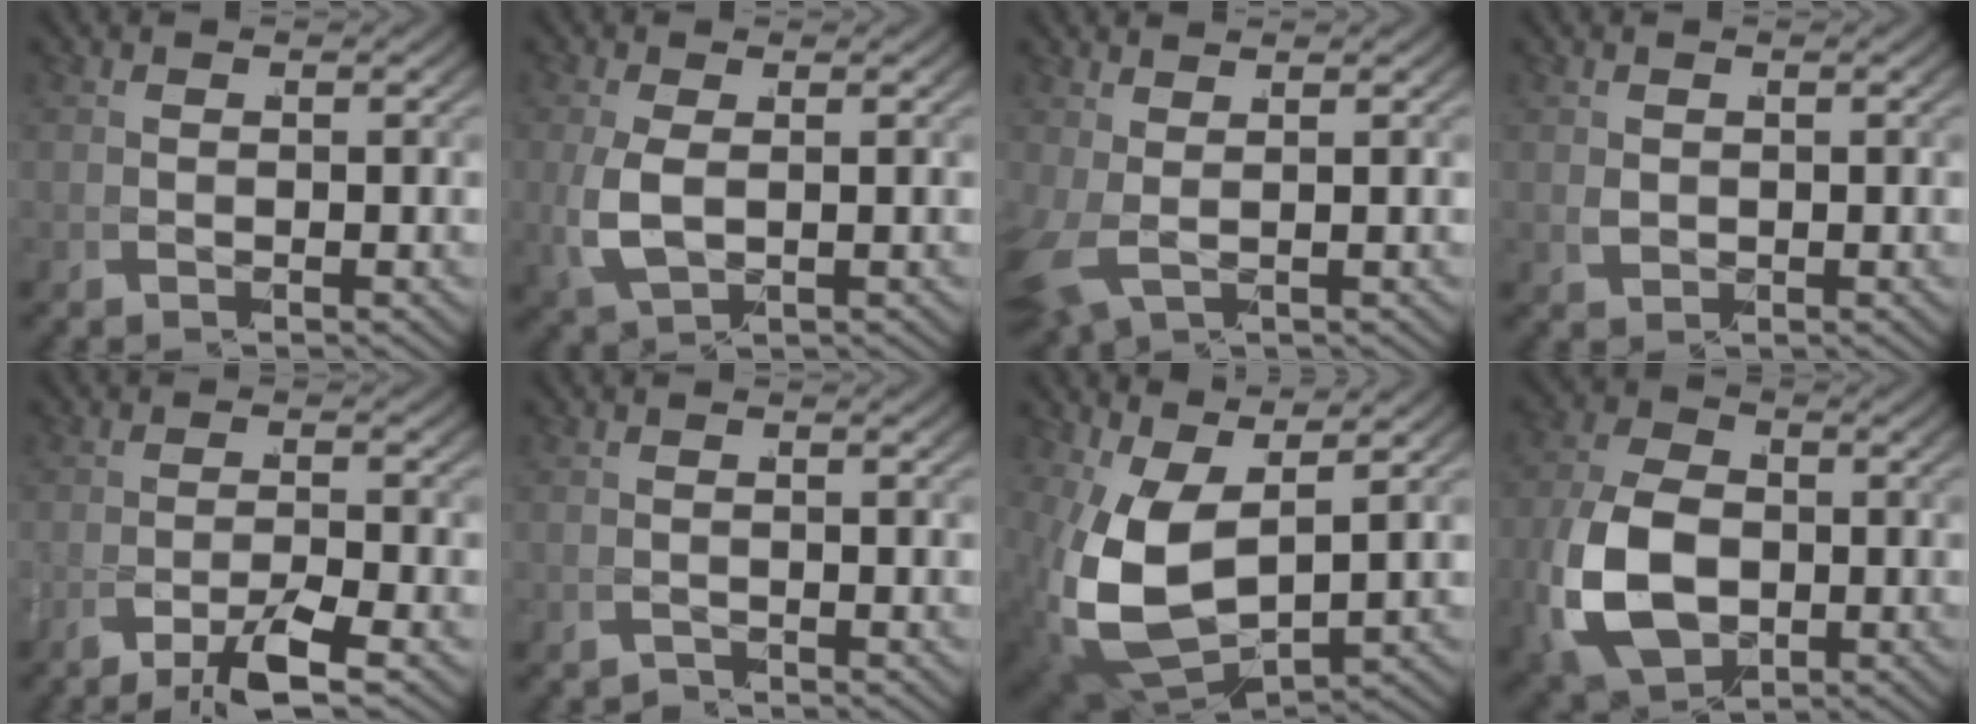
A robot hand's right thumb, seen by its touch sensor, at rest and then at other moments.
{"total": 3.6, "force": [0.3, 2.1, 3.0], "torque": [-0.093, -0.013, 0.022]}
{"total": 2.2, "force": [1.1, 0.9, 1.7], "torque": [-0.045, -0.003, 0.031]}
{"total": 1.2, "force": [0.4, 0.9, 0.8], "torque": [-0.021, -0.007, 0.018]}
{"total": 4.0, "force": [-2.2, 1.1, 3.1], "torque": [-0.060, -0.006, -0.034]}
{"total": 1.2, "force": [-1.2, 0.0, 0.0], "torque": [0.004, -0.004, -0.019]}
{"total": 10.5, "force": [0.0, 6.7, 8.1], "torque": [-0.222, -0.065, 0.040]}
{"total": 10.1, "force": [-1.2, 7.0, 7.3], "torque": [-0.175, -0.039, 0.005]}